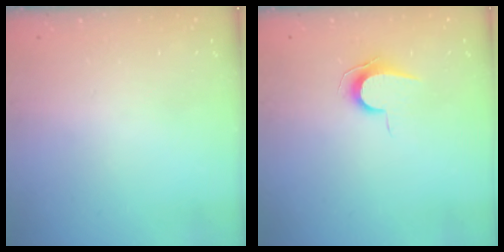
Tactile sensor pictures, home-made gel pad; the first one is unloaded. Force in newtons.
{"total": 7.1, "press": 7.0, "slide": 0.7}